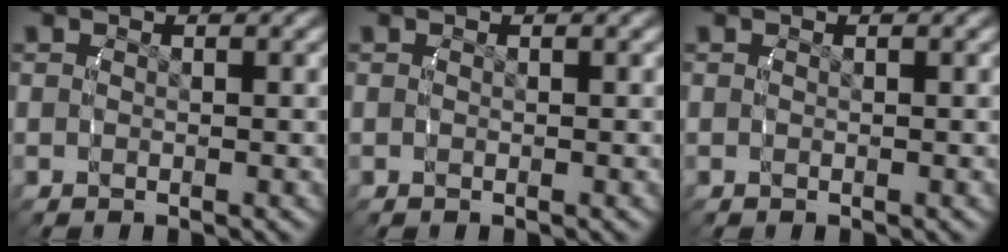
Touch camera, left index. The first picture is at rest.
{"total": 0.0}
{"total": 0.0}